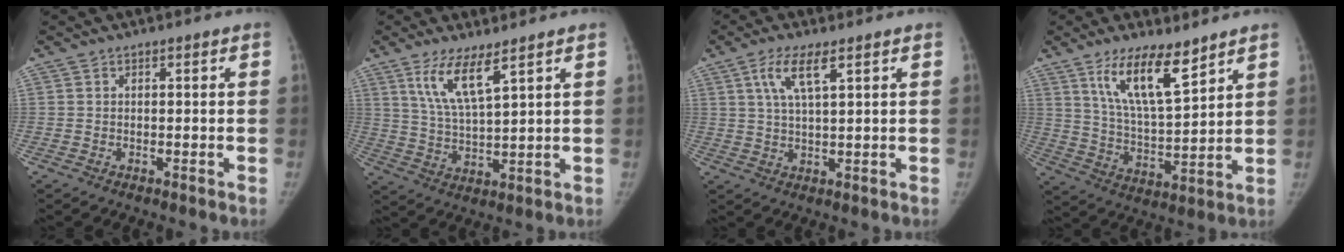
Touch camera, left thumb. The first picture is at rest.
{"total": 8.1, "force": [4.9, 1.6, 6.2], "torque": [-0.122, -0.031, 0.106]}
{"total": 6.3, "force": [3.1, 1.6, 5.3], "torque": [-0.110, -0.007, 0.062]}
{"total": 12.4, "force": [7.9, 3.5, 8.9], "torque": [-0.141, -0.053, 0.154]}